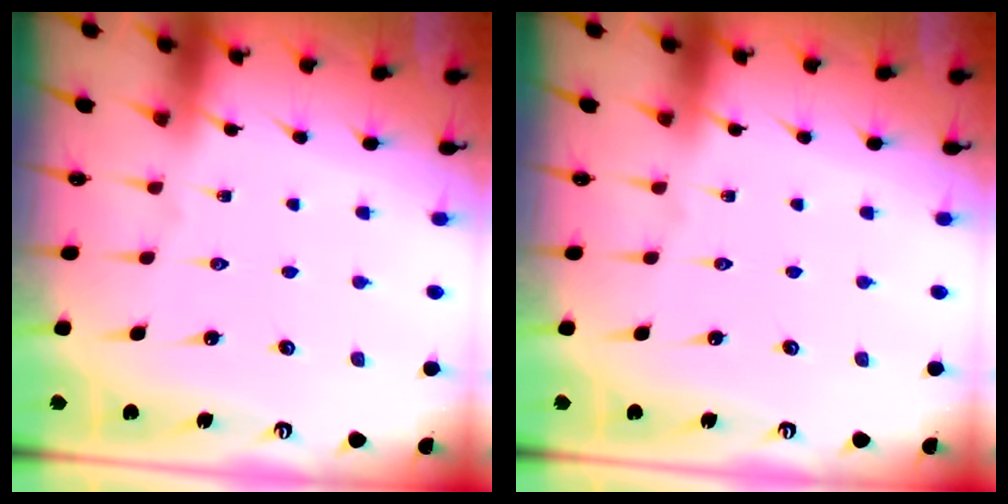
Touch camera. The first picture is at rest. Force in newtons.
{"total": 0.0}